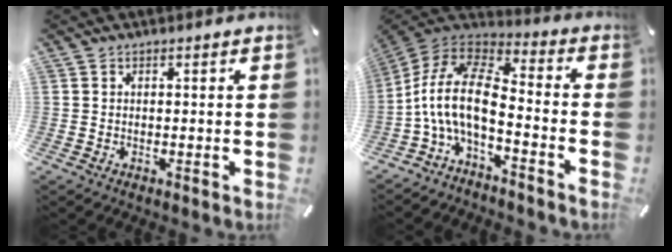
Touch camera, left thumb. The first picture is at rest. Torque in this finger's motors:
{"motor_torque": [-0.52, 2.04, 1.51, 0.75, 0.57]}